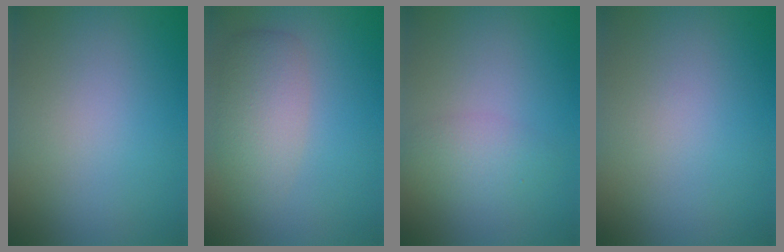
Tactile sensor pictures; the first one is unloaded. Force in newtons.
{"total": 3.7, "press": 3.7, "slide": 0.2}
{"total": 2.1, "press": 2.1, "slide": 0.1}
{"total": 0.0}